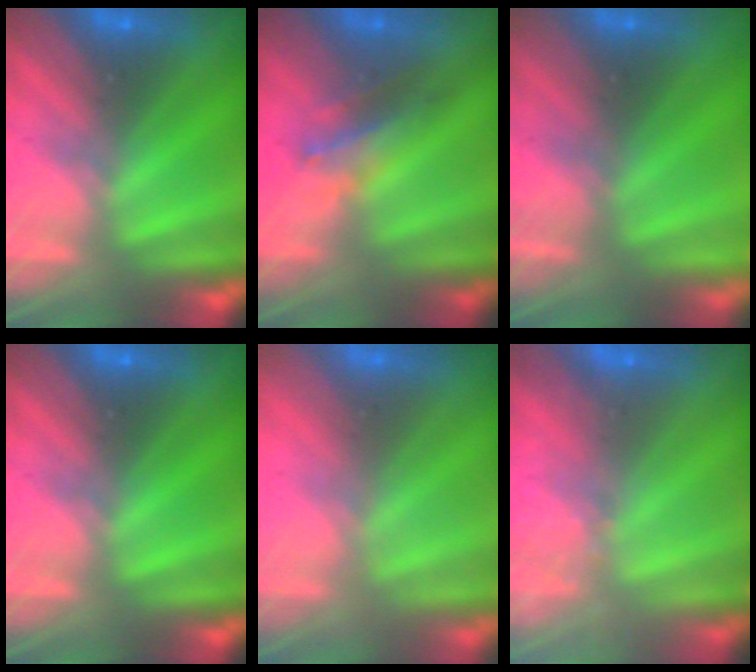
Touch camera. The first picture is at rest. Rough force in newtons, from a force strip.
{"total": 2.7}
{"total": 2.9}
{"total": 0.0}
{"total": 2.5}
{"total": 2.7}